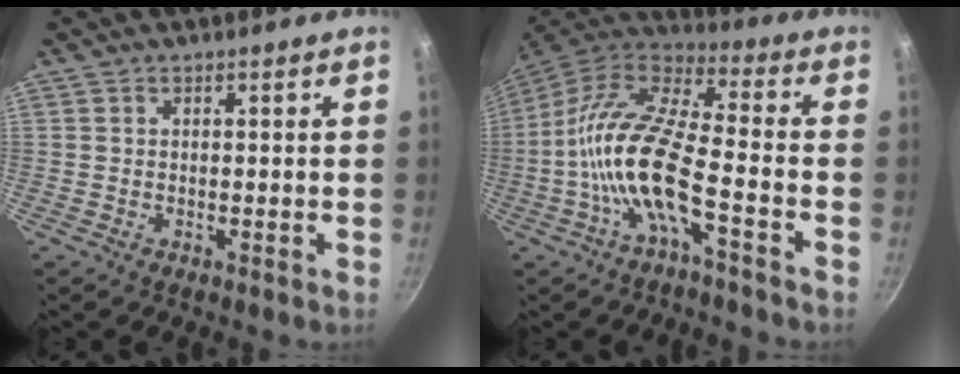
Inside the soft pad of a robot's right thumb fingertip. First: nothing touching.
{"total": 15.7, "force": [-4.9, 4.9, 14.1], "torque": [-0.276, 0.045, -0.110]}